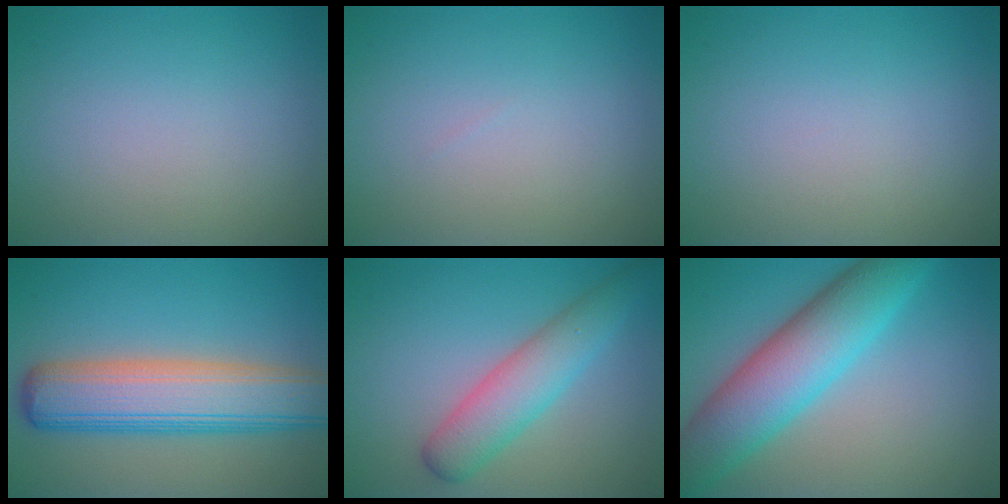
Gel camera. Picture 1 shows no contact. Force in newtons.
{"total": 0.0}
{"total": 0.0}
{"total": 8.8, "press": 8.8, "slide": 0.4}
{"total": 4.7, "press": 4.7, "slide": 0.1}
{"total": 8.8, "press": 8.8, "slide": 0.0}